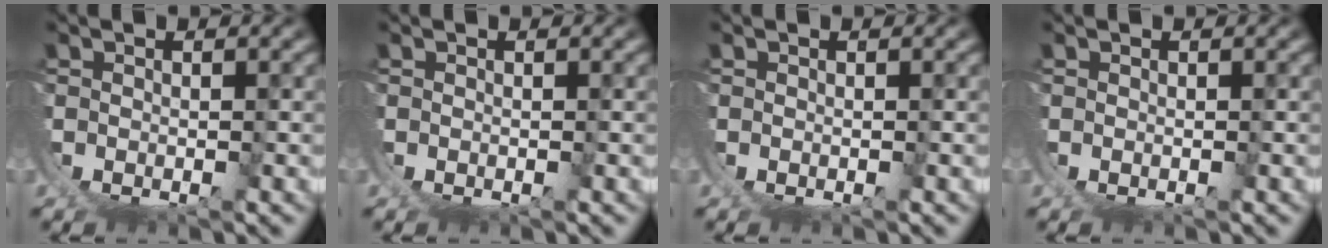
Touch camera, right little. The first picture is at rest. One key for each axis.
{"total": 0.0}
{"total": 0.0}
{"total": 0.0}